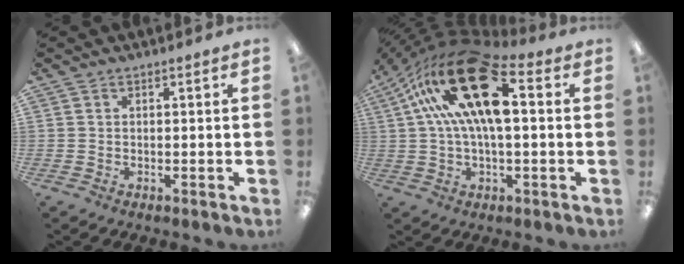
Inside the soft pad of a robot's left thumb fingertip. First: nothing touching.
{"total": 24.0, "force": [8.1, 10.9, 19.8], "torque": [-0.344, -0.021, 0.139]}